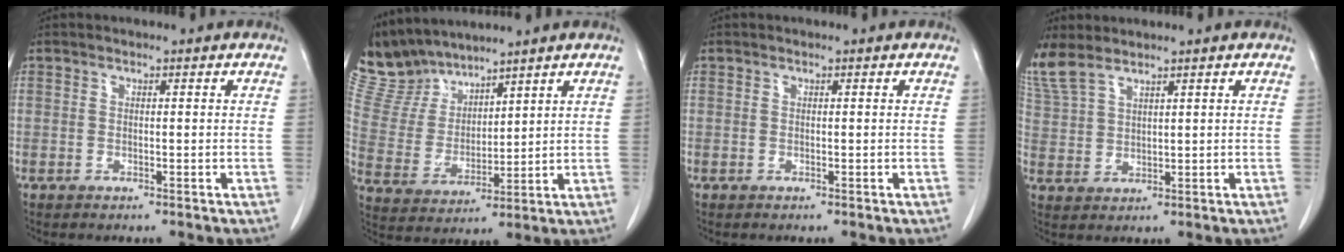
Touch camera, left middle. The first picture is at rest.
{"total": 9.0, "force": [8.7, 2.0, 0.7], "torque": [-0.038, 0.012, 0.197]}
{"total": 0.0}
{"total": 5.8, "force": [5.1, 1.3, 2.4], "torque": [-0.071, 0.011, 0.121]}